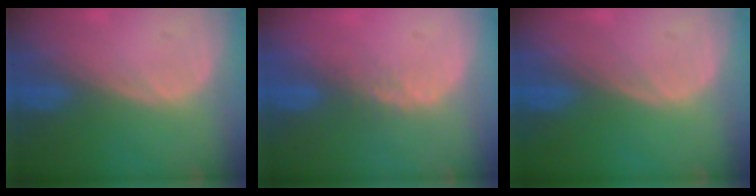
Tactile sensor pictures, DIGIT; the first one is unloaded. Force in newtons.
{"total": 2.1, "press": 1.7, "slide": 1.2}
{"total": 0.0}